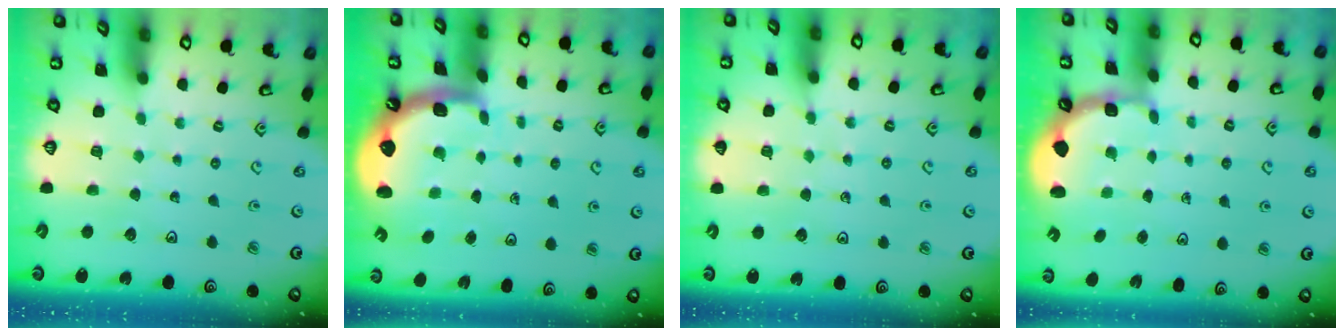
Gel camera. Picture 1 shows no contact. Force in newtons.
{"total": 3.2, "press": 2.2, "slide": 2.3}
{"total": 5.1, "press": 5.0, "slide": 1.2}
{"total": 2.4, "press": 2.0, "slide": 1.3}